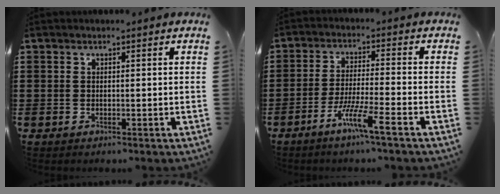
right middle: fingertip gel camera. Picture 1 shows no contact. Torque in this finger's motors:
{"motor_torque": [2.13, -0.01, 0.46, 0.08]}